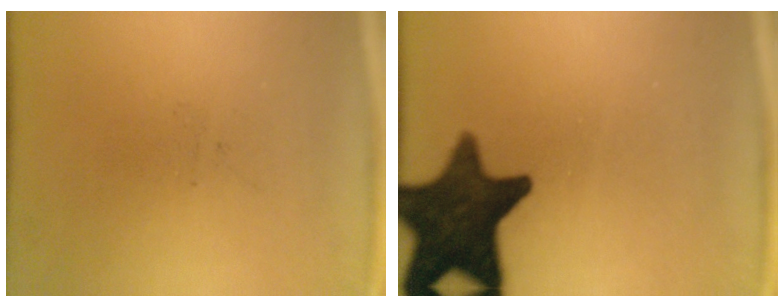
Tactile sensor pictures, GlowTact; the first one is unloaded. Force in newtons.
{"total": 15.2}